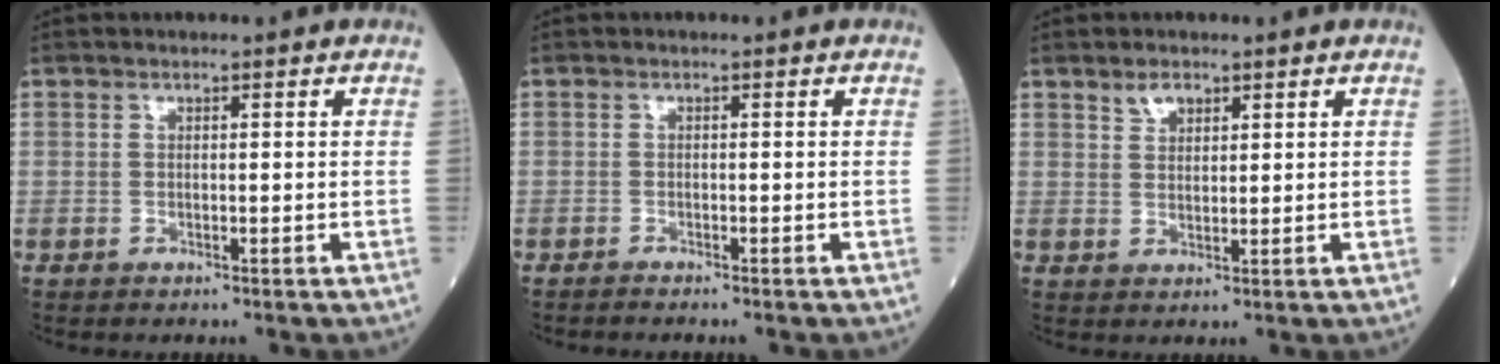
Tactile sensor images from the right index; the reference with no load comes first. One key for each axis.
{"total": 1.4, "fx": -1.2, "fy": -0.2, "fz": 0.6, "tx": -0.011, "ty": 0.001, "tz": -0.016}
{"total": 2.4, "fx": 1.7, "fy": 1.2, "fz": 1.1, "tx": -0.022, "ty": 0.003, "tz": 0.035}